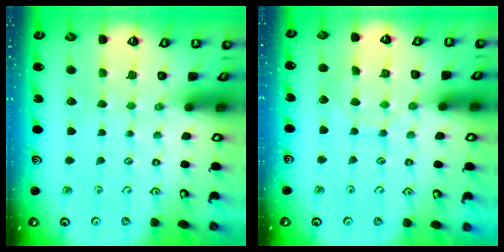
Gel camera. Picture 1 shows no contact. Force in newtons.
{"total": 6.8, "press": 6.8, "slide": 0.6}